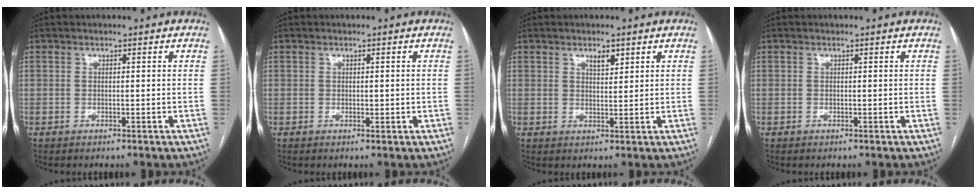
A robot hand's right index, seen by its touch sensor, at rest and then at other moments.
{"total": 0.7, "force": [0.0, 0.4, 0.6], "torque": [-0.009, -0.002, 0.001]}
{"total": 2.4, "force": [1.5, 0.9, 1.6], "torque": [-0.028, -0.003, 0.028]}
{"total": 0.0}